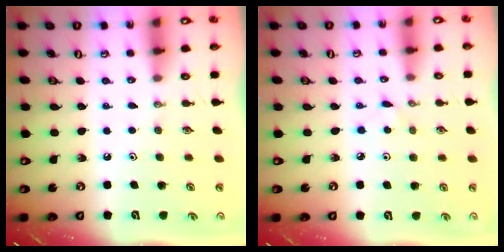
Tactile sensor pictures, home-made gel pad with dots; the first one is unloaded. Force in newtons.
{"total": 2.9, "press": 2.9, "slide": 0.1}